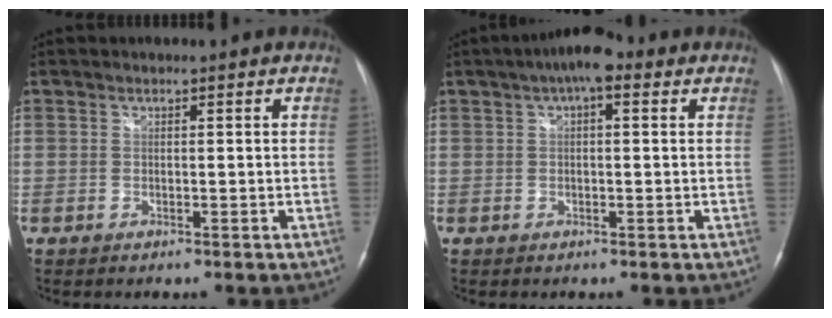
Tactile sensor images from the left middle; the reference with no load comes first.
{"total": 7.2, "force": [3.4, 2.4, 5.8], "torque": [-0.105, 0.033, 0.049]}